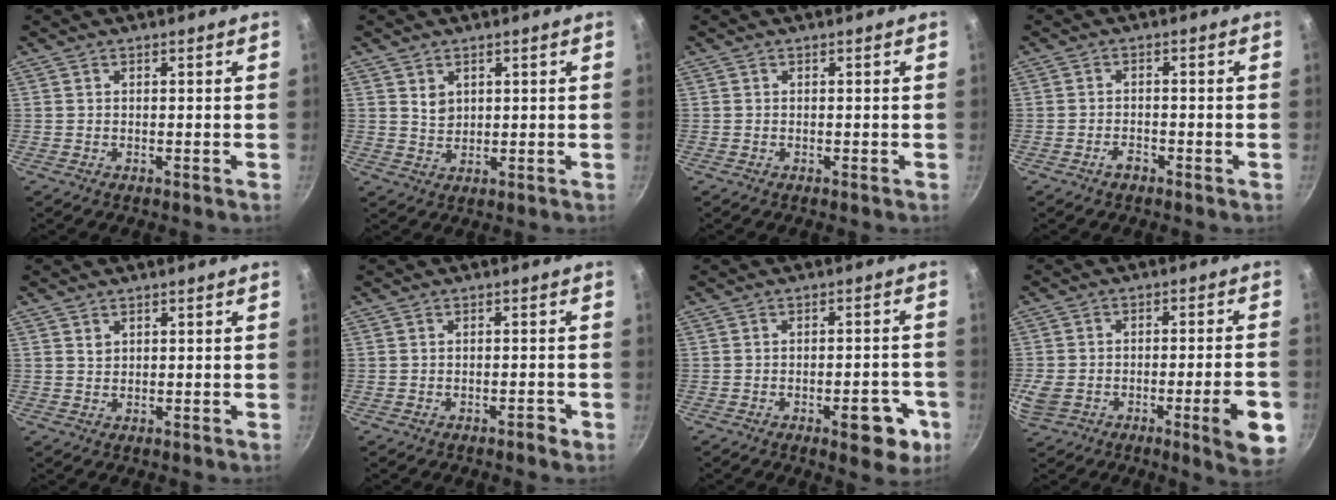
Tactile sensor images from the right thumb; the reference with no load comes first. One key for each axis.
{"total": 3.1, "fx": 1.4, "fy": 2.3, "fz": 1.5, "tx": -0.016, "ty": -0.007, "tz": 0.030}
{"total": 0.0}
{"total": 2.0, "fx": -1.4, "fy": 0.8, "fz": 1.2, "tx": -0.019, "ty": 0.015, "tz": -0.024}
{"total": 1.3, "fx": 0.7, "fy": 0.9, "fz": 0.5, "tx": -0.007, "ty": 0.000, "tz": 0.013}
{"total": 1.7, "fx": -1.2, "fy": 0.5, "fz": 1.2, "tx": -0.017, "ty": 0.017, "tz": -0.011}
{"total": 8.7, "fx": -3.7, "fy": 3.7, "fz": 6.9, "tx": -0.058, "ty": 0.020, "tz": -0.040}
{"total": 14.0, "fx": -4.8, "fy": 4.2, "fz": 12.5, "tx": -0.190, "ty": 0.015, "tz": -0.071}